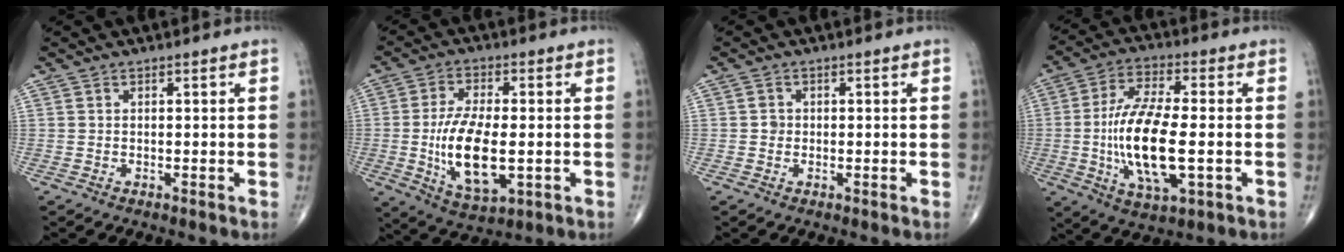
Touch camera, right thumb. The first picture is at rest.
{"total": 13.9, "force": [-1.8, 6.3, 12.2], "torque": [-0.225, -0.008, -0.024]}
{"total": 1.3, "force": [-0.1, 1.2, 0.5], "torque": [-0.002, 0.004, -0.002]}
{"total": 16.6, "force": [-2.1, 6.2, 15.2], "torque": [-0.299, 0.002, -0.037]}